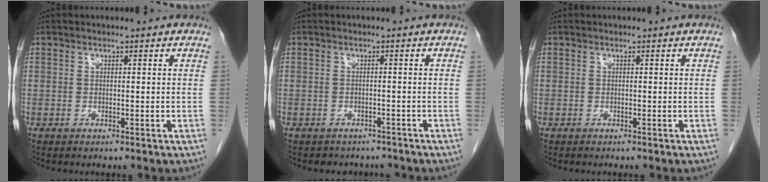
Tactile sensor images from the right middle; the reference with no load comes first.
{"total": 4.7, "force": [-4.1, 2.2, 0.4], "torque": [-0.009, 0.006, -0.047]}
{"total": 0.0}